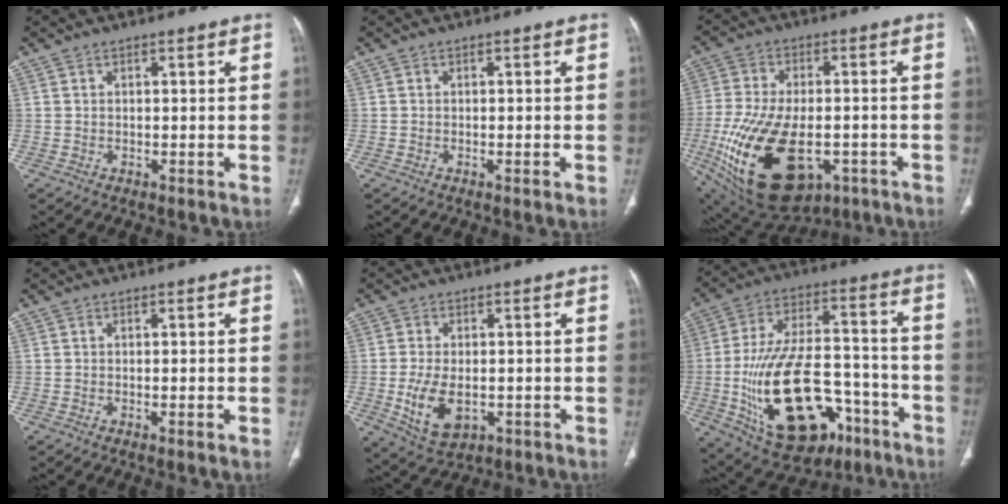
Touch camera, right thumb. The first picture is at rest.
{"total": 1.0, "force": [-0.3, 0.1, 0.9], "torque": [-0.015, -0.002, -0.003]}
{"total": 24.4, "force": [-7.5, 13.7, 18.7], "torque": [-0.404, -0.017, -0.103]}
{"total": 1.4, "force": [-0.4, 0.2, 1.4], "torque": [-0.021, -0.003, -0.005]}
{"total": 8.7, "force": [-2.0, 5.2, 6.8], "torque": [-0.125, -0.005, -0.020]}
{"total": 26.7, "force": [-9.5, 14.6, 20.2], "torque": [-0.375, 0.040, -0.133]}